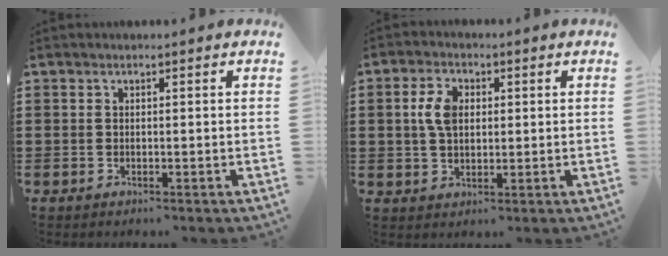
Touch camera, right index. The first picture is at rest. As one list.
[{"total": 5.0, "force": [0.8, 3.2, 3.8], "torque": [-0.090, 0.011, 0.011]}]